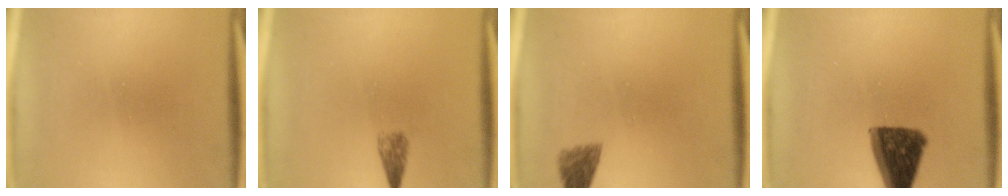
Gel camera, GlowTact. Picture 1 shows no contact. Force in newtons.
{"total": 1.4}
{"total": 2.0}
{"total": 11.1}